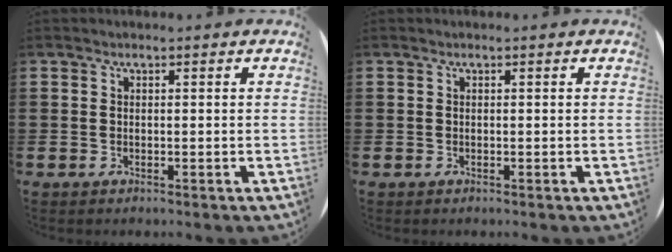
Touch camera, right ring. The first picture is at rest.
{"total": 0.0}